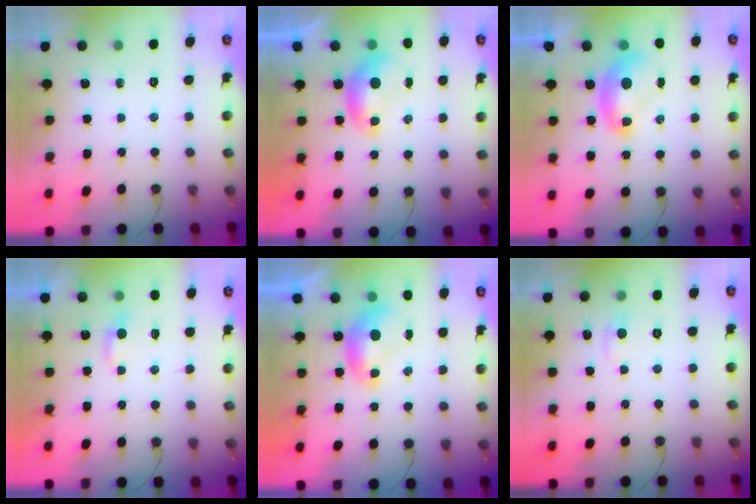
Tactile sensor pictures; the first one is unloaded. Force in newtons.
{"total": 0.0}
{"total": 2.2, "press": 2.2, "slide": 0.1}
{"total": 2.5, "press": 2.4, "slide": 0.4}
{"total": 0.0}
{"total": 0.9, "press": 0.6, "slide": 0.7}